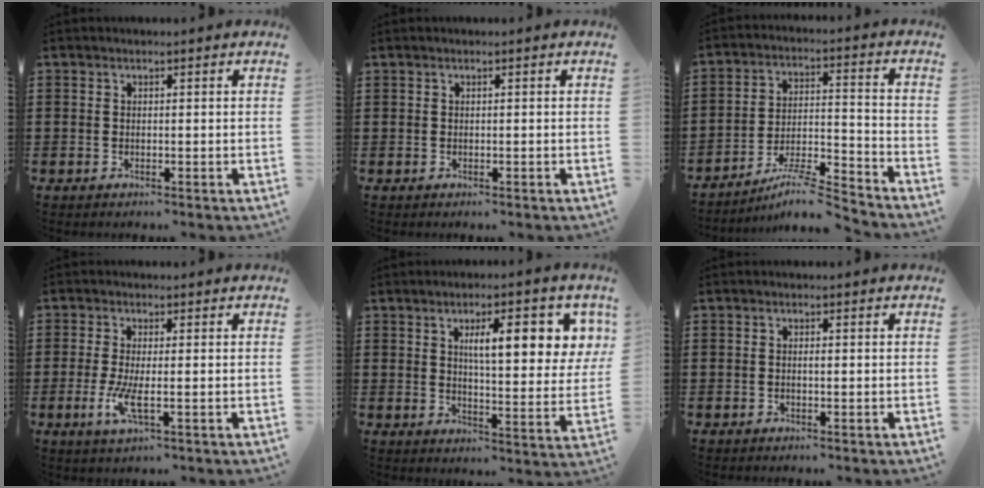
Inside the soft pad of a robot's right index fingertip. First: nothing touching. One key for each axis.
{"total": 0.0}
{"total": 7.4, "fx": -6.8, "fy": 0.2, "fz": 2.8, "tx": -0.045, "ty": 0.002, "tz": -0.131}
{"total": 4.6, "fx": -1.2, "fy": 0.9, "fz": 4.4, "tx": -0.095, "ty": -0.013, "tz": -0.026}
{"total": 9.3, "fx": 3.6, "fy": 2.6, "fz": 8.2, "tx": -0.133, "ty": -0.006, "tz": 0.053}
{"total": 0.6, "fx": -0.3, "fy": 0.0, "fz": 0.5, "tx": -0.011, "ty": -0.004, "tz": -0.005}